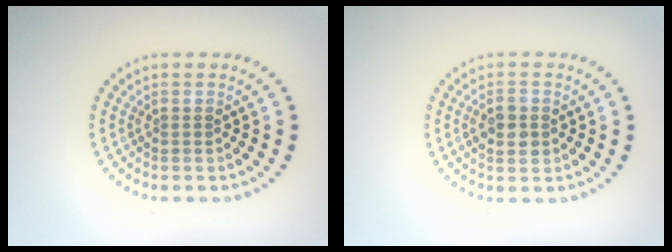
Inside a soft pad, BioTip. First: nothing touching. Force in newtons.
{"total": 2.7, "press": 2.7, "slide": 0.2}